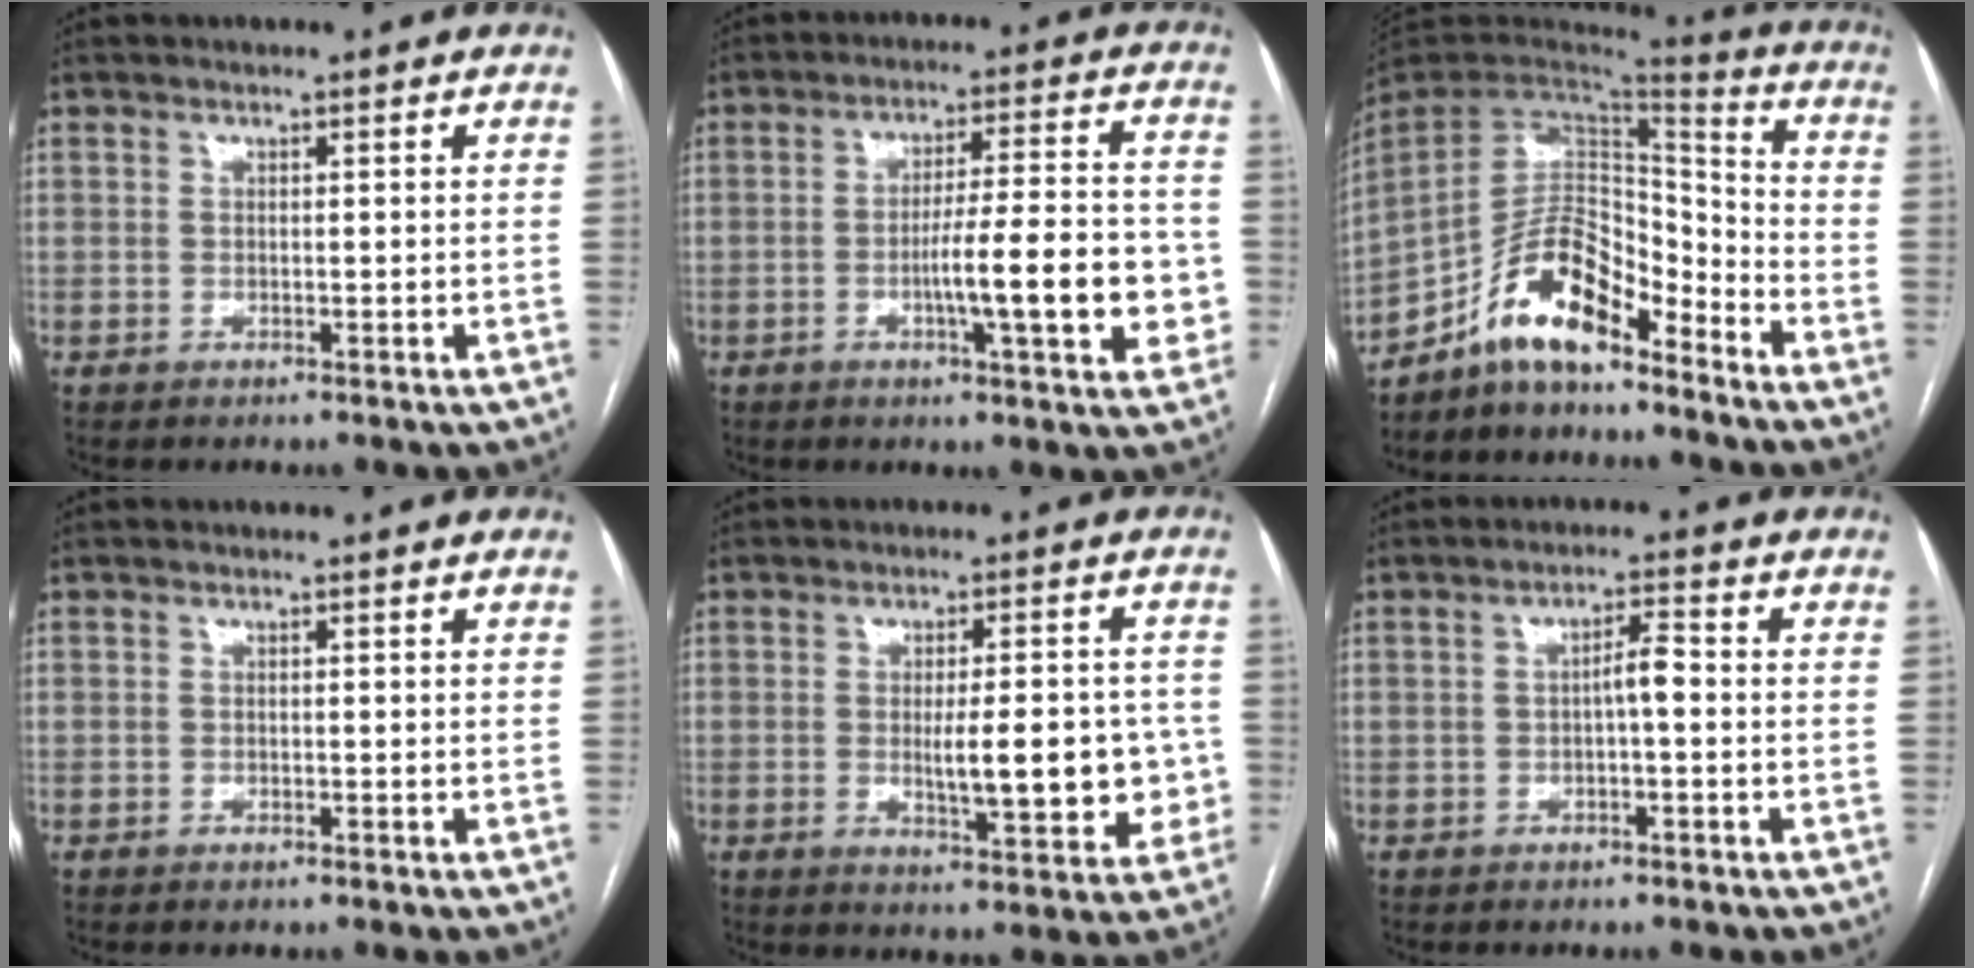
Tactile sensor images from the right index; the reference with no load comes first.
{"total": 12.4, "force": [-2.9, 1.9, 12.0], "torque": [-0.176, 0.011, -0.040]}
{"total": 12.4, "force": [-9.1, 4.1, 7.4], "torque": [-0.132, 0.028, -0.166]}
{"total": 0.0}
{"total": 10.6, "force": [-1.3, 3.0, 10.1], "torque": [-0.137, 0.004, -0.007]}
{"total": 3.0, "force": [-0.4, 0.5, 2.9], "torque": [-0.047, 0.007, -0.007]}